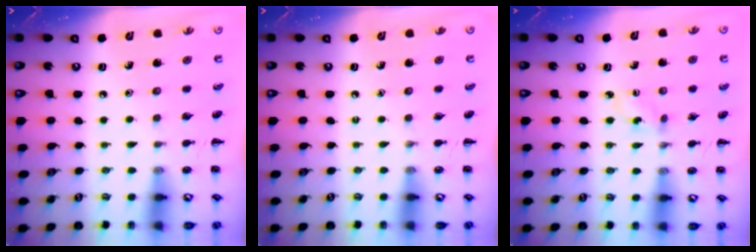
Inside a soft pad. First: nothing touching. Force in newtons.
{"total": 0.0}
{"total": 2.2, "press": 2.1, "slide": 0.8}